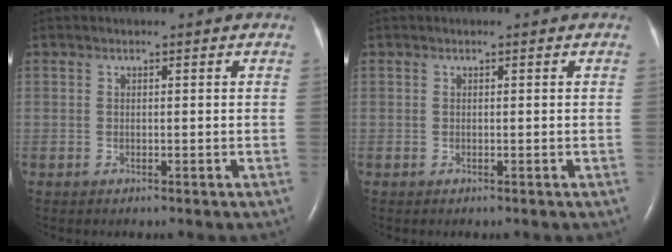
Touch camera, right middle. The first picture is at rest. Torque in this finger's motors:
{"motor_torque": [0.08, -0.09, 0.00, 0.00]}